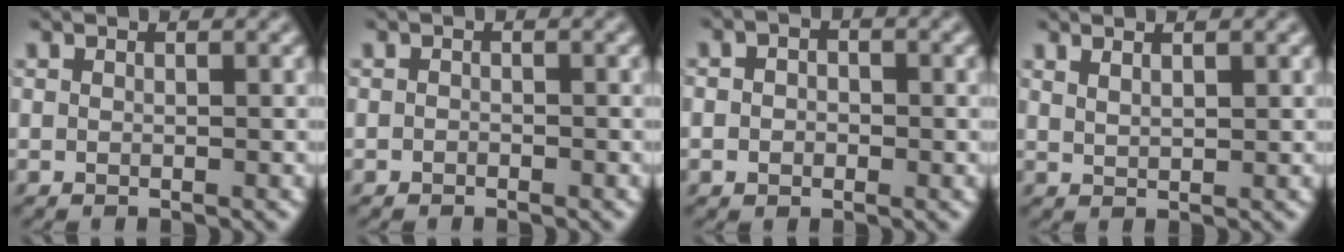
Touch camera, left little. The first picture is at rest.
{"total": 0.6, "force": [-0.4, 0.4, 0.1], "torque": [0.001, -0.003, -0.011]}
{"total": 2.6, "force": [0.0, 2.0, 1.7], "torque": [-0.020, 0.009, -0.017]}
{"total": 1.4, "force": [1.0, 0.2, 0.9], "torque": [-0.019, -0.001, 0.021]}